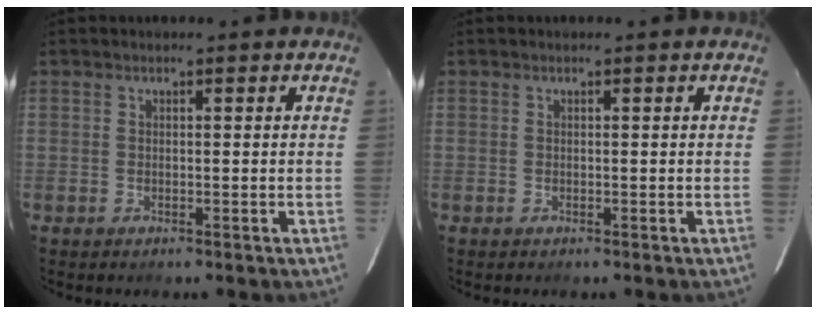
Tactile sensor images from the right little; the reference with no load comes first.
{"total": 0.0}